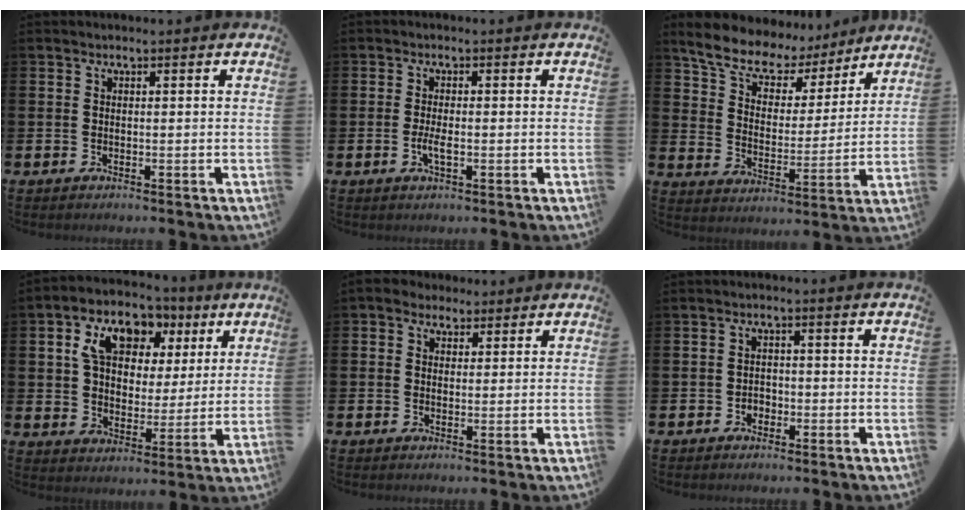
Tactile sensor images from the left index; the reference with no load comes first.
{"total": 2.1, "force": [-0.5, 0.6, 2.0], "torque": [-0.042, 0.003, -0.008]}
{"total": 9.0, "force": [7.9, 3.6, 2.3], "torque": [-0.080, -0.054, 0.139]}
{"total": 9.8, "force": [6.0, 6.1, 4.9], "torque": [-0.113, -0.006, 0.102]}
{"total": 2.7, "force": [2.0, 1.9, 0.2], "torque": [-0.006, 0.002, 0.032]}
{"total": 1.7, "force": [-0.9, 1.4, 0.3], "torque": [-0.010, 0.002, -0.022]}